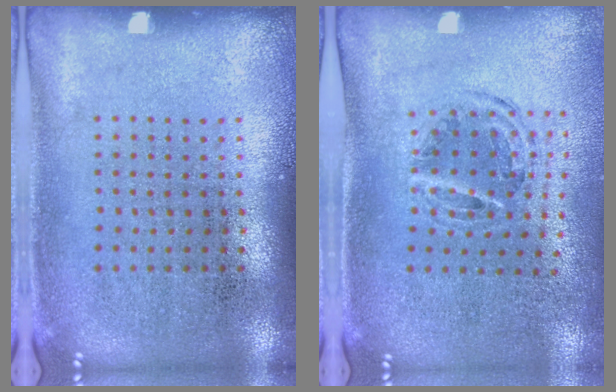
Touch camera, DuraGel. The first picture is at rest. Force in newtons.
{"total": 1.0, "press": 0.9, "slide": 0.1}